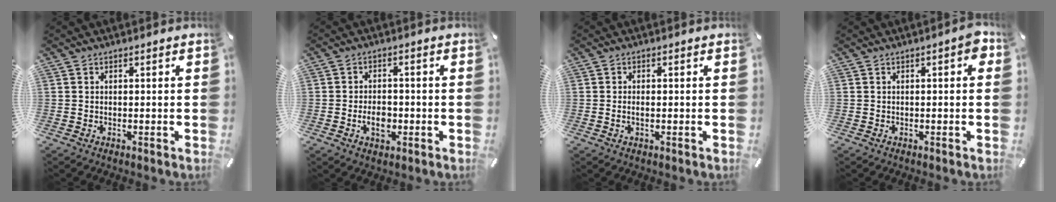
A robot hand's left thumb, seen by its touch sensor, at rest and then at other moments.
{"total": 5.2, "force": [-1.4, 3.5, 3.6], "torque": [-0.082, 0.002, -0.028]}
{"total": 1.5, "force": [-0.2, 0.7, 1.3], "torque": [-0.025, 0.001, -0.004]}
{"total": 2.9, "force": [0.2, 1.2, 2.7], "torque": [-0.034, 0.004, -0.003]}